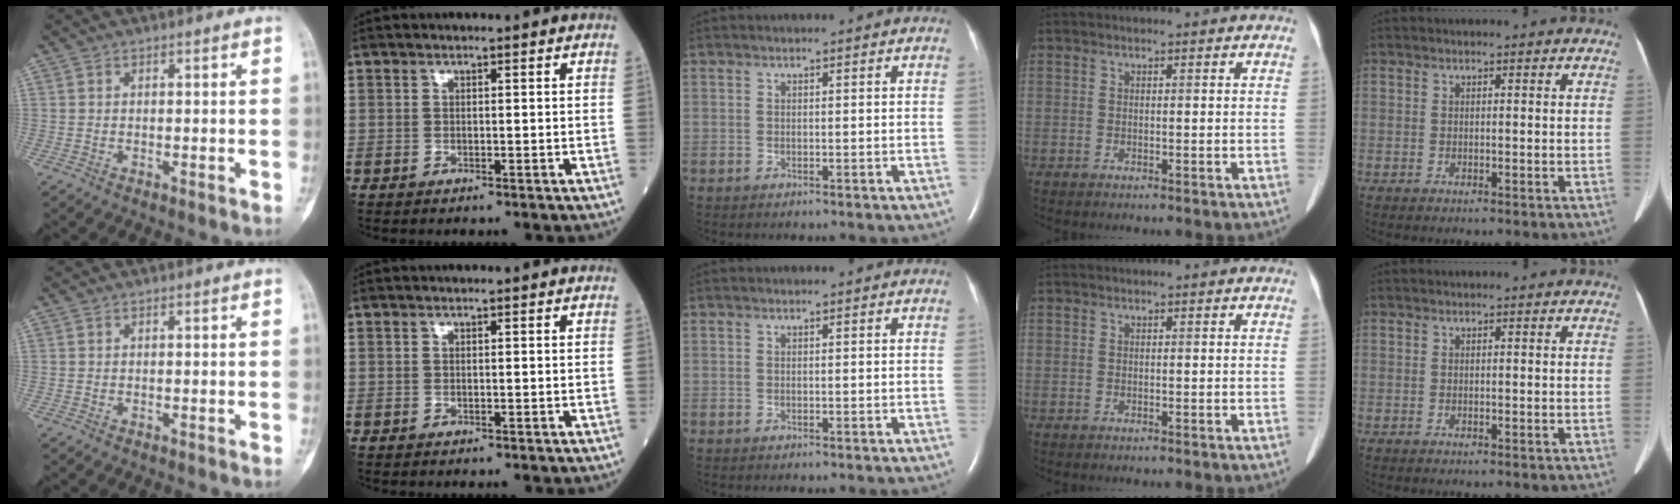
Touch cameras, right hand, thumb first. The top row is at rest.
{}